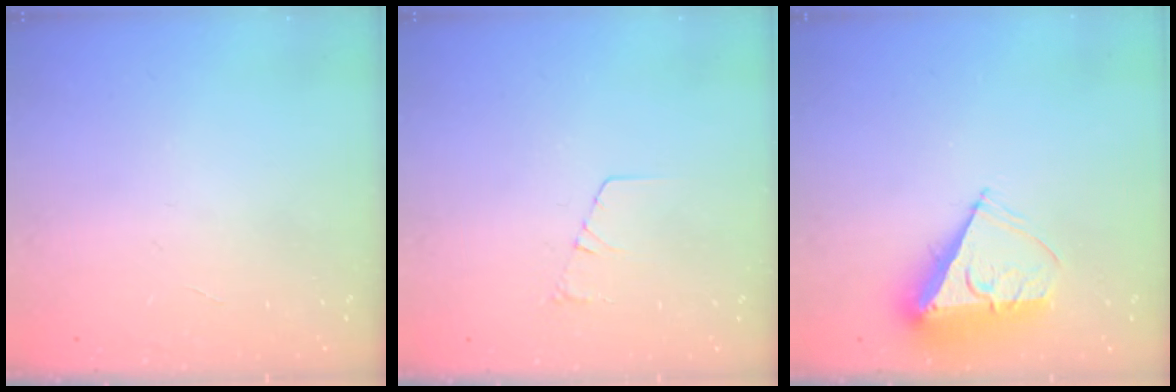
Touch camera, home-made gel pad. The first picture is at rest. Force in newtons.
{"total": 3.2, "press": 3.2, "slide": 0.3}
{"total": 7.5, "press": 7.5, "slide": 0.5}